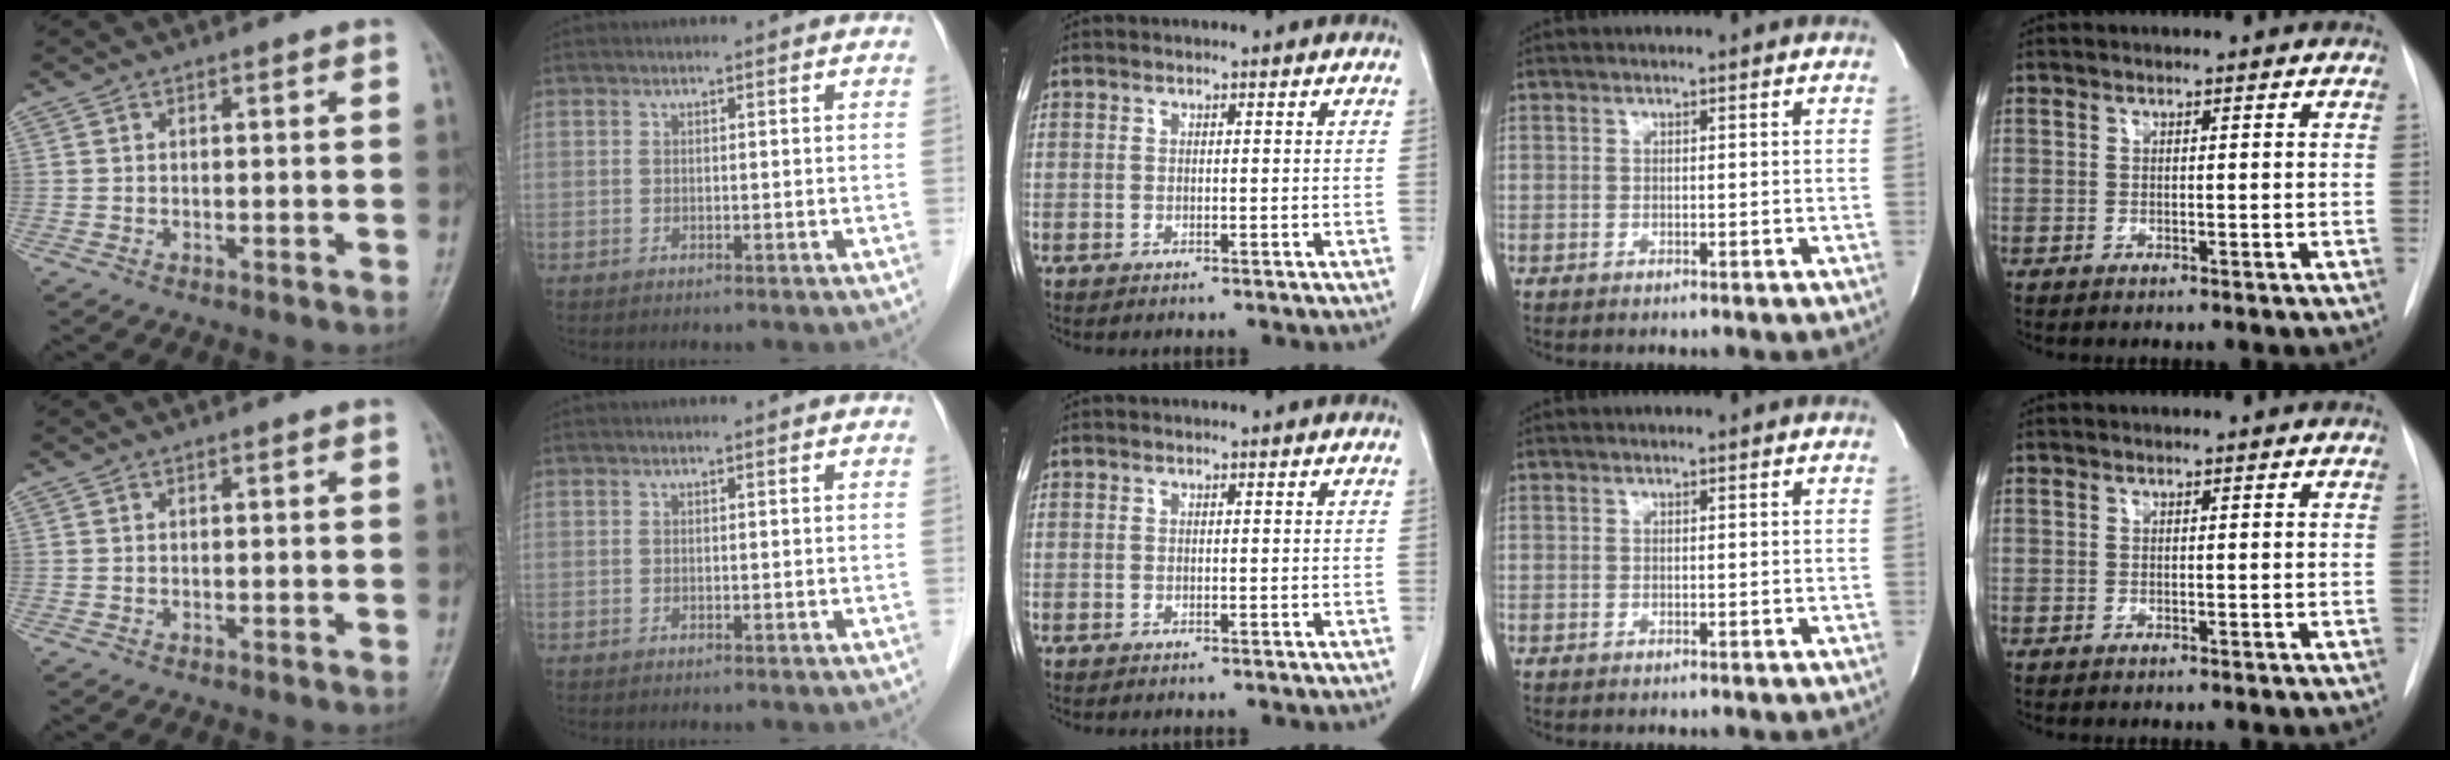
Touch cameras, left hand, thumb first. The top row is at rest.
{}